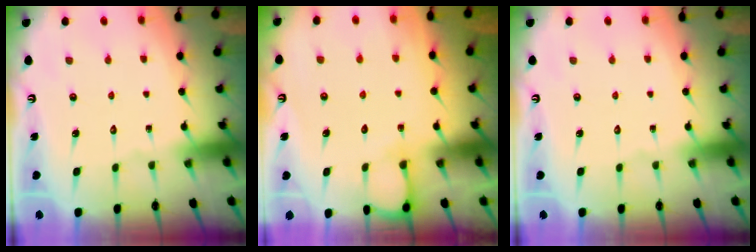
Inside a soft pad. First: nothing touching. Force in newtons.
{"total": 3.8, "press": 3.8, "slide": 0.4}
{"total": 0.0}